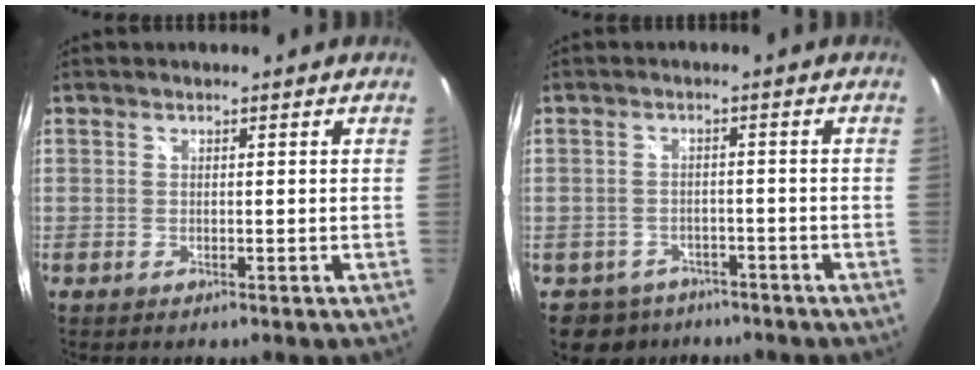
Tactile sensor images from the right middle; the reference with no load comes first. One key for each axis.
{"total": 5.9, "fx": -4.2, "fy": 4.1, "fz": 0.7, "tx": -0.028, "ty": 0.012, "tz": -0.060}